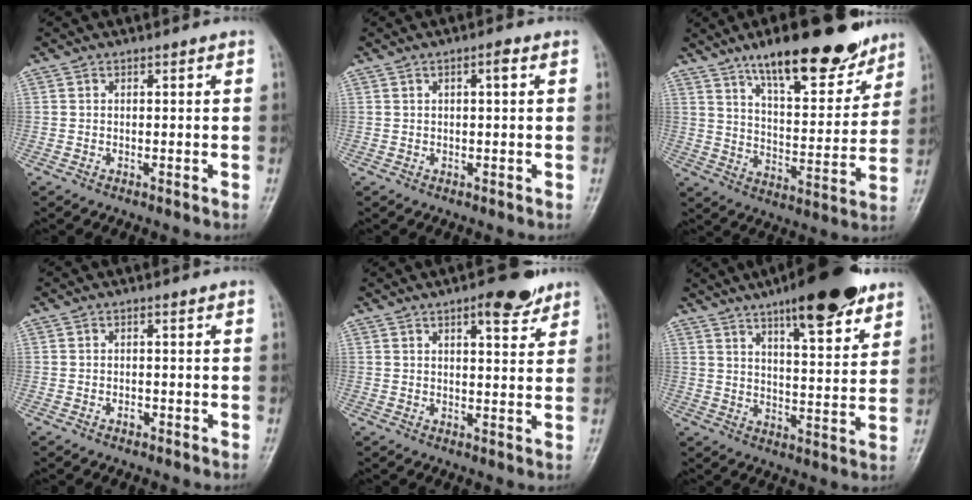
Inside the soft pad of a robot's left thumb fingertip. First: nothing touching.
{"total": 1.8, "force": [0.6, 0.4, 1.7], "torque": [-0.029, 0.004, 0.007]}
{"total": 18.7, "force": [13.2, 6.1, 11.8], "torque": [-0.136, -0.068, 0.210]}
{"total": 1.0, "force": [-0.4, 0.6, 0.6], "torque": [-0.005, 0.003, -0.007]}
{"total": 6.6, "force": [4.2, 2.3, 4.6], "torque": [-0.048, -0.020, 0.052]}
{"total": 16.5, "force": [10.7, 4.4, 11.7], "torque": [-0.144, -0.050, 0.163]}